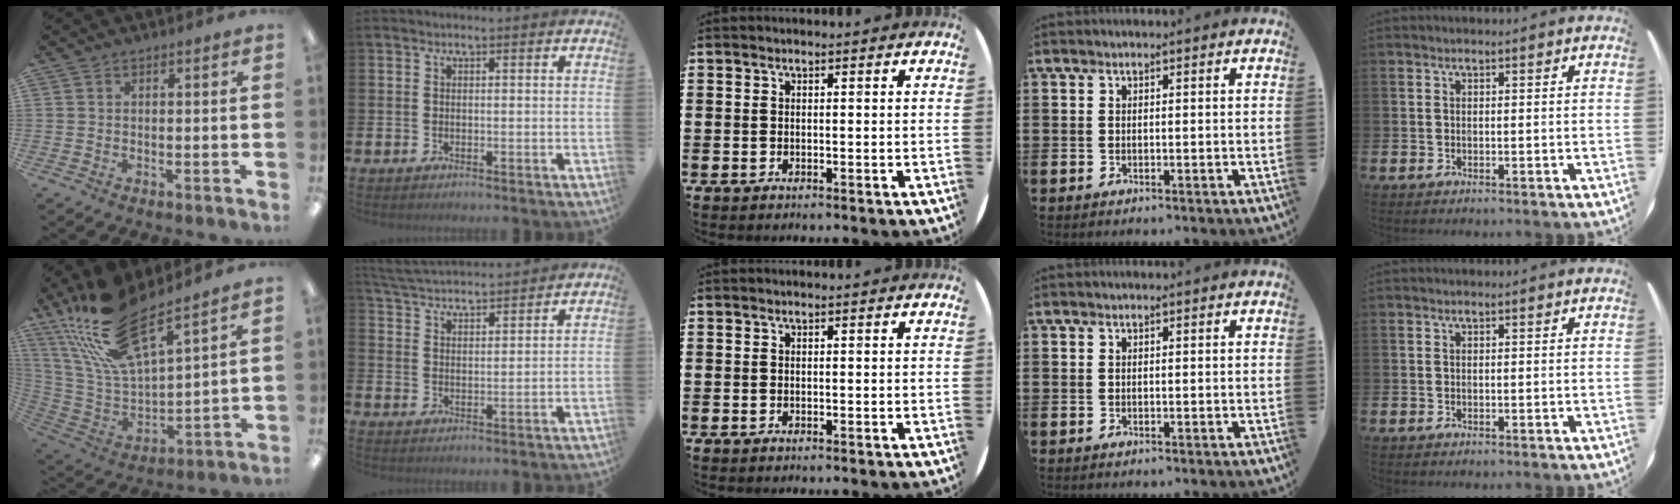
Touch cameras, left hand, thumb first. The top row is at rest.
{"thumb": {"total": 20.2, "force": [15.8, 6.0, 11.2], "torque": [-0.240, -0.094, 0.282]}, "index": {"total": 5.0, "force": [5.0, 0.4, 0.2], "torque": [-0.025, -0.030, 0.089]}}